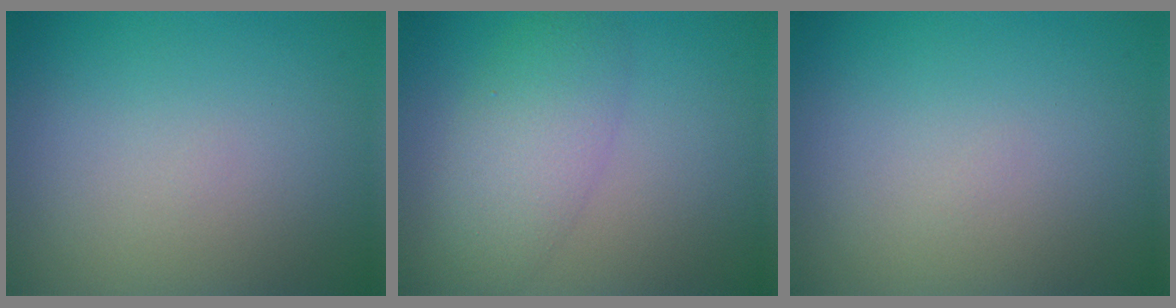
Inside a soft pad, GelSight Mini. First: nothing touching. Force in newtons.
{"total": 4.5, "press": 4.5, "slide": 0.1}
{"total": 0.0}